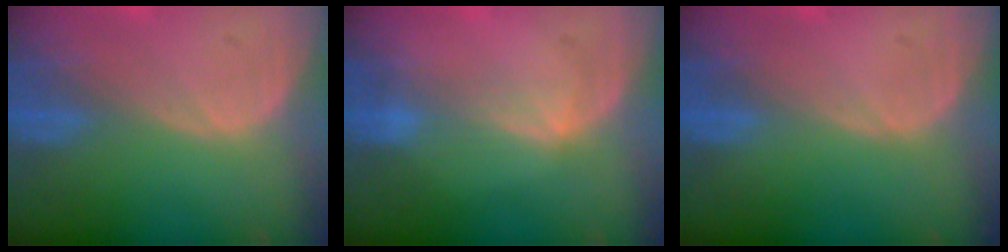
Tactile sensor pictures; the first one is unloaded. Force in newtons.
{"total": 2.4, "press": 2.4, "slide": 0.4}
{"total": 0.0}